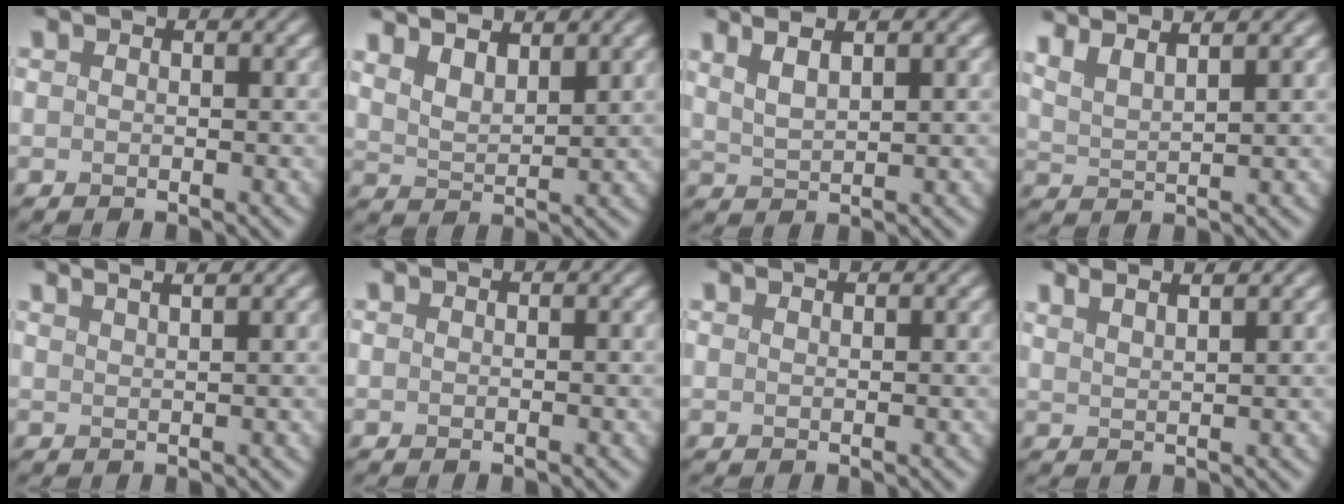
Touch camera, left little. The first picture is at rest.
{"total": 3.8, "force": [2.8, 1.3, 2.1], "torque": [-0.042, 0.007, 0.049]}
{"total": 2.5, "force": [1.4, 0.5, 2.0], "torque": [-0.047, 0.006, 0.033]}
{"total": 5.1, "force": [4.1, 1.2, 2.8], "torque": [-0.048, 0.024, 0.055]}
{"total": 3.9, "force": [3.1, 1.2, 2.1], "torque": [-0.006, 0.035, 0.010]}
{"total": 0.0}
{"total": 0.9, "force": [0.8, 0.1, 0.1], "torque": [0.002, 0.001, 0.006]}
{"total": 3.6, "force": [3.0, 0.9, 1.9], "torque": [-0.007, 0.026, 0.022]}